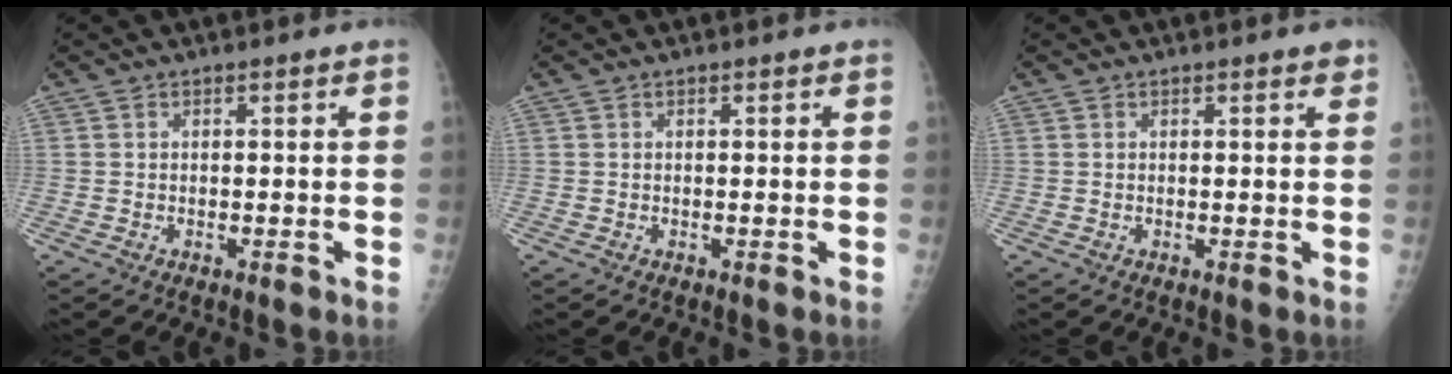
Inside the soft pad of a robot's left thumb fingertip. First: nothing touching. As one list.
[{"total": 0.0}, {"total": 1.2, "force": [0.8, 0.4, 0.8], "torque": [-0.007, -0.001, 0.006]}]